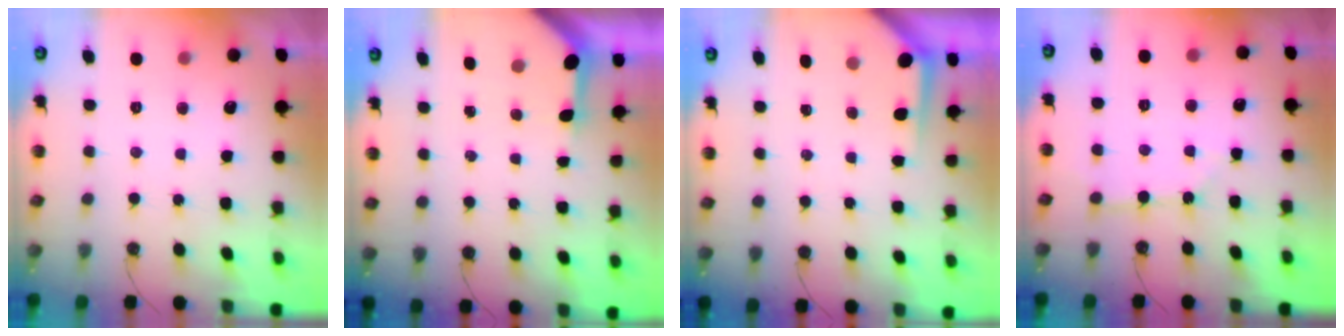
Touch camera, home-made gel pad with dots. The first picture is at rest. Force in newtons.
{"total": 3.2, "press": 3.2, "slide": 0.2}
{"total": 3.5, "press": 3.5, "slide": 0.3}
{"total": 2.7, "press": 2.7, "slide": 0.4}